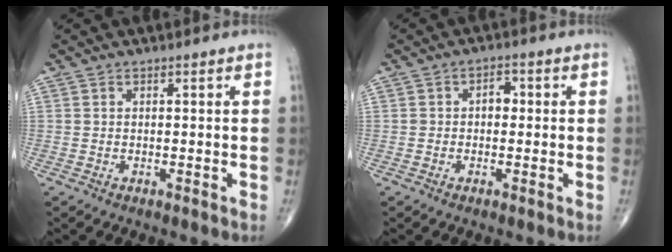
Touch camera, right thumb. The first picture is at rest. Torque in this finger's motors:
{"motor_torque": [0.10, 0.97, 0.36, -0.10, -0.03]}